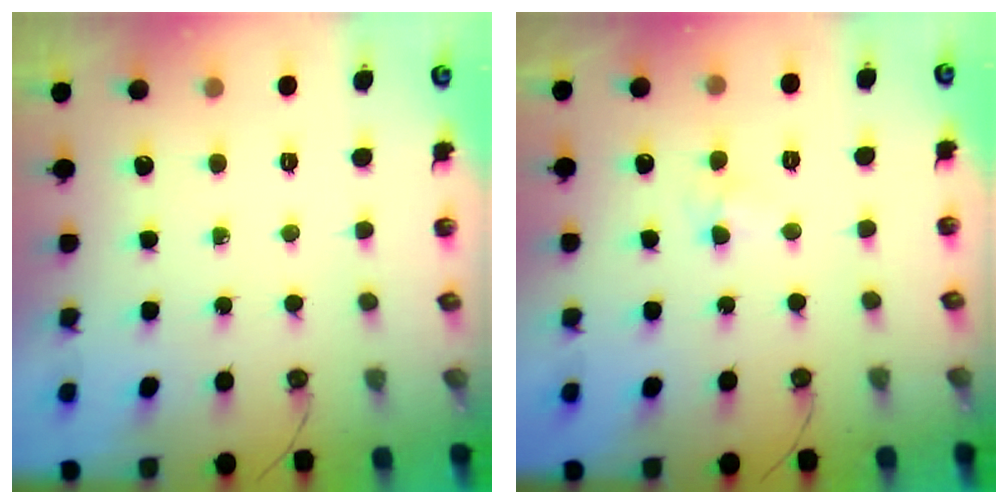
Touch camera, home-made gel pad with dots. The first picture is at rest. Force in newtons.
{"total": 2.7, "press": 2.6, "slide": 0.6}